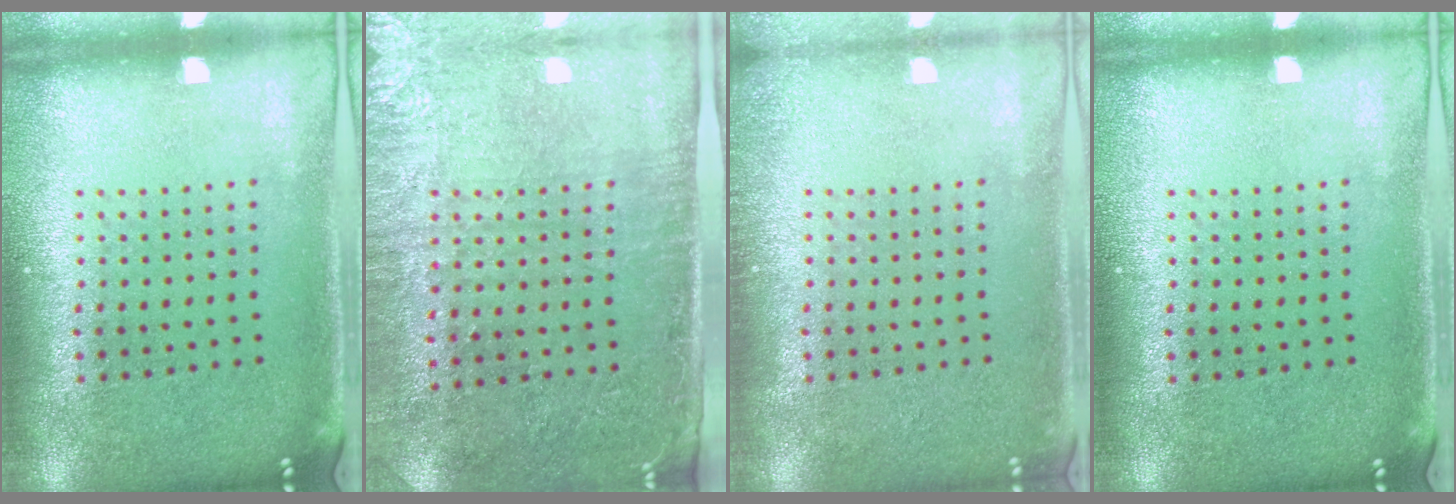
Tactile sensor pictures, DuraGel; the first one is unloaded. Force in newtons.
{"total": 3.0, "press": 2.6, "slide": 1.4}
{"total": 1.1, "press": 1.0, "slide": 0.2}
{"total": 0.0}